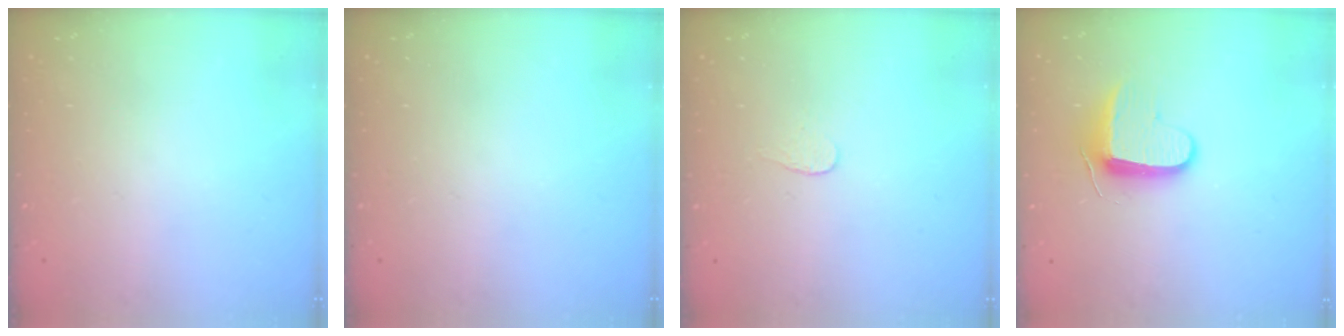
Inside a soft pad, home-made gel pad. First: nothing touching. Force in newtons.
{"total": 0.0}
{"total": 2.7, "press": 2.7, "slide": 0.3}
{"total": 8.9, "press": 8.9, "slide": 0.8}